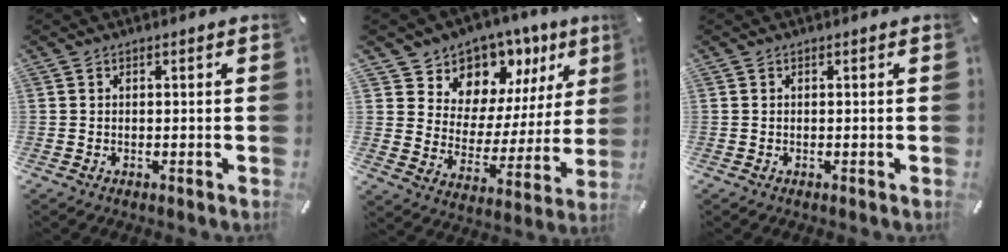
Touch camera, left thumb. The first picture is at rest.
{"total": 9.8, "force": [7.1, 6.8, -0.6], "torque": [0.014, -0.101, 0.127]}
{"total": 0.0}